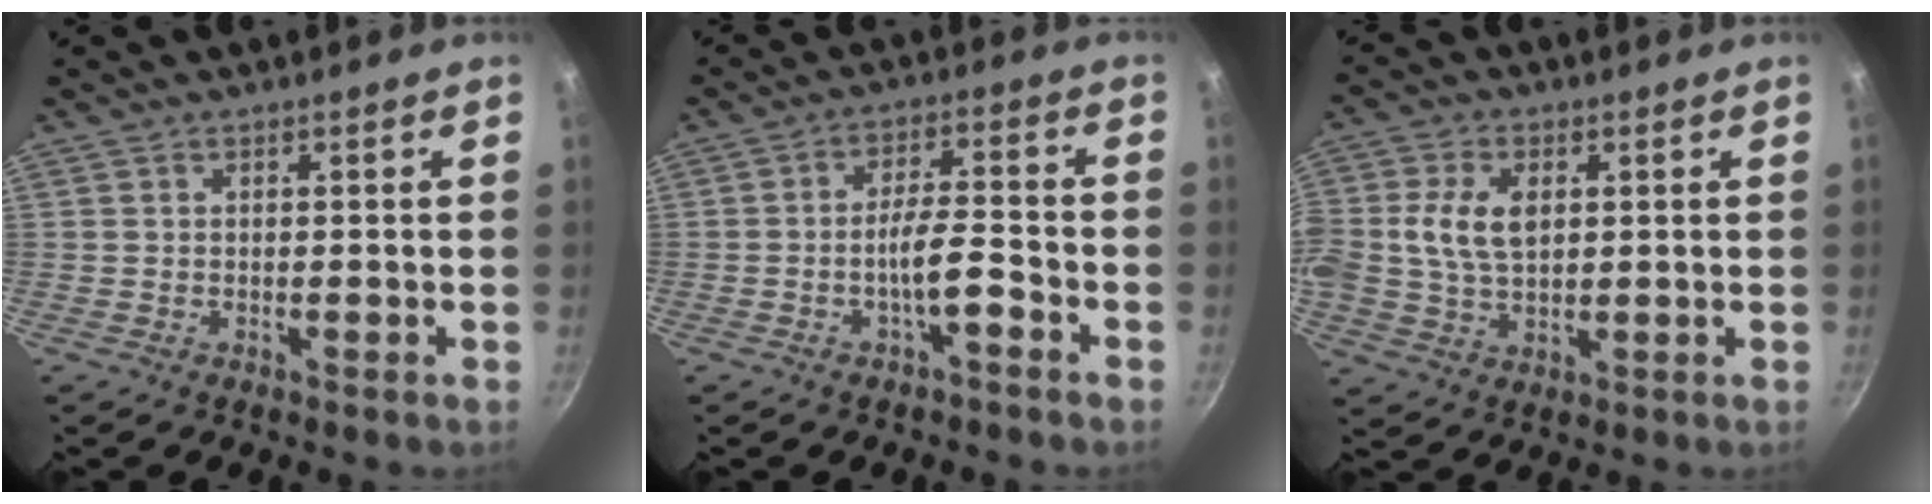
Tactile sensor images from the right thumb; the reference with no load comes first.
{"total": 6.5, "force": [-3.1, 1.5, 5.5], "torque": [-0.091, 0.033, -0.053]}
{"total": 9.4, "force": [1.5, 6.2, 6.9], "torque": [-0.122, 0.003, 0.023]}